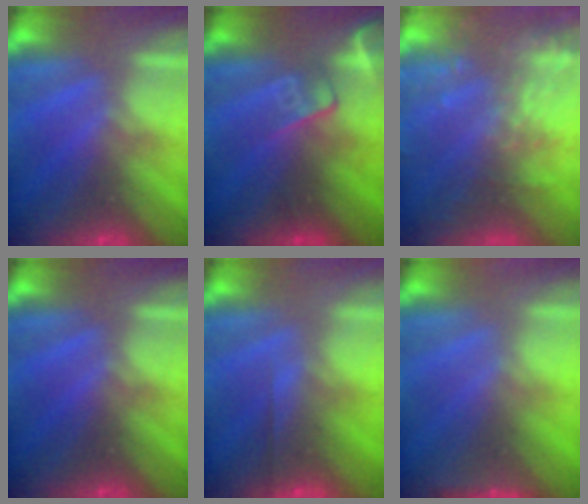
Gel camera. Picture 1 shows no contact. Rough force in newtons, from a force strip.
{"total": 2.7}
{"total": 5.9}
{"total": 0.0}
{"total": 2.6}
{"total": 4.4}